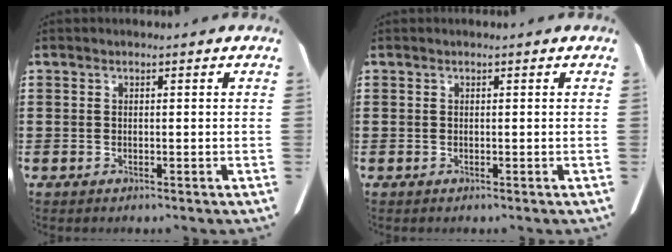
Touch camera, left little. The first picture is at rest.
{"total": 0.0}